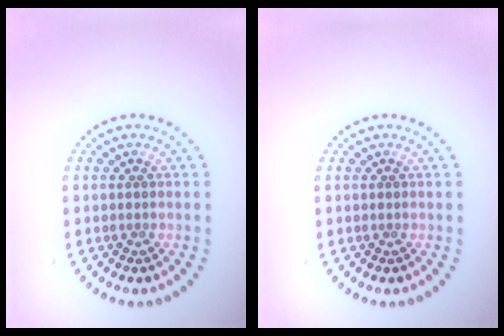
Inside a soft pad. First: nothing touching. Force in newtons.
{"total": 0.0}